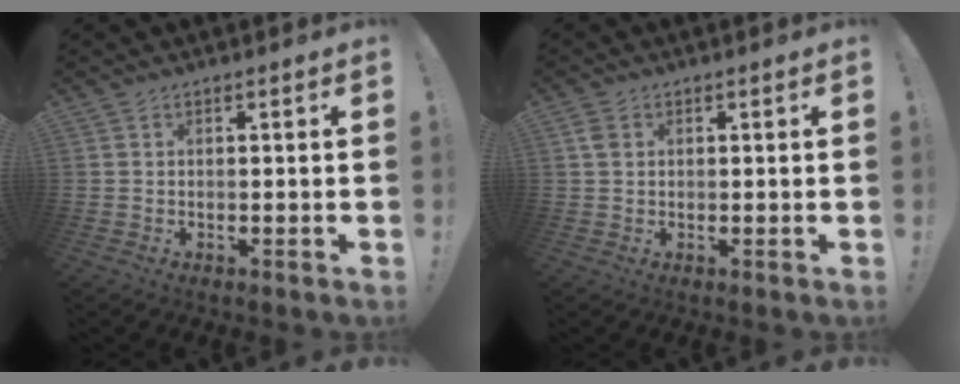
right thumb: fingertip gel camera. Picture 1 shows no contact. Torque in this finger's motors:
{"motor_torque": [0.19, 0.40, 0.21, -0.23, 0.00]}